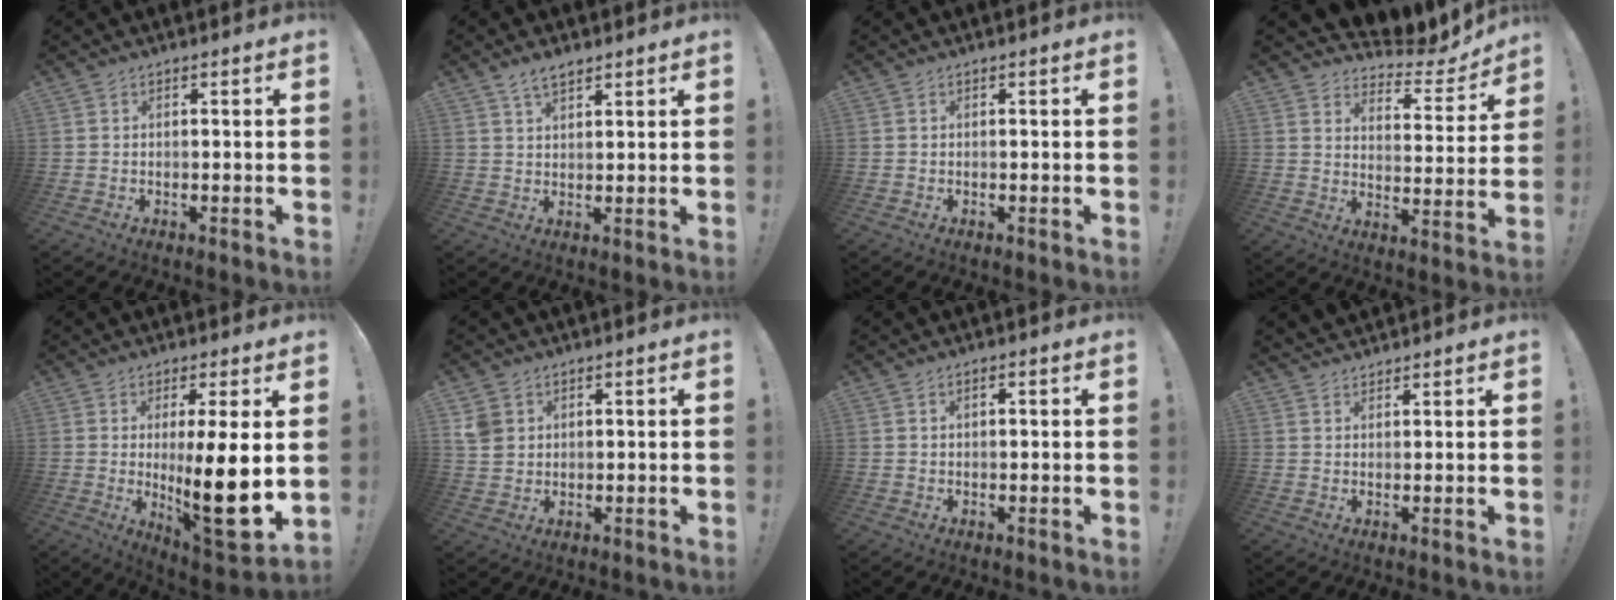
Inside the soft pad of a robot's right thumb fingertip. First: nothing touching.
{"total": 4.4, "force": [3.3, 1.8, 2.3], "torque": [-0.036, -0.017, 0.060]}
{"total": 0.0}
{"total": 6.6, "force": [5.8, 2.7, 1.3], "torque": [-0.001, -0.070, 0.102]}
{"total": 16.2, "force": [0.5, 2.9, 15.9], "torque": [-0.232, -0.028, 0.013]}
{"total": 4.9, "force": [2.3, 4.0, 1.9], "torque": [-0.033, -0.006, 0.045]}
{"total": 1.0, "force": [0.3, 0.5, 0.8], "torque": [-0.019, 0.005, 0.005]}
{"total": 2.4, "force": [2.2, 0.8, 0.1], "torque": [0.002, -0.015, 0.043]}